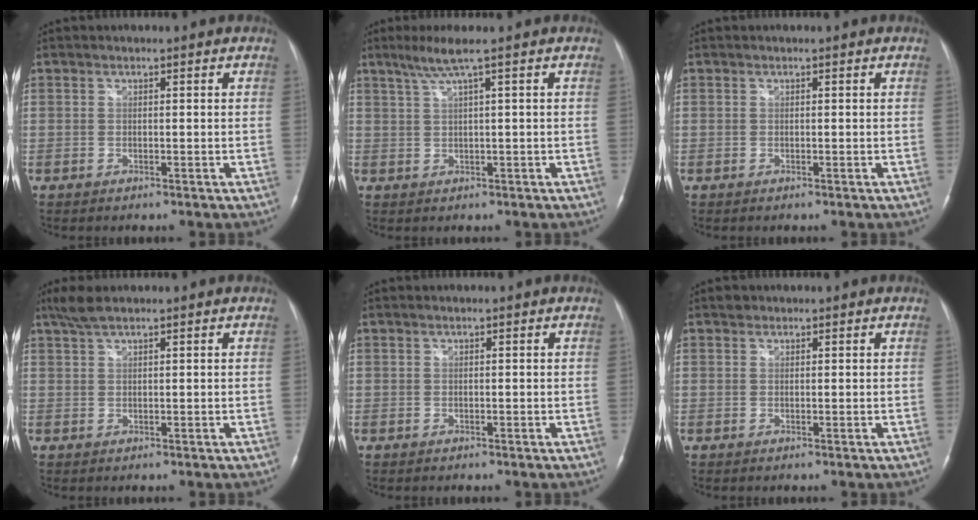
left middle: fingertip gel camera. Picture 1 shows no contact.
{"total": 3.8, "force": [2.0, -0.9, 3.0], "torque": [-0.071, 0.007, 0.045]}
{"total": 0.0}
{"total": 3.0, "force": [2.4, 0.2, 1.8], "torque": [-0.048, 0.010, 0.053]}
{"total": 0.0}
{"total": 0.8, "force": [0.8, 0.2, 0.1], "torque": [-0.007, 0.004, 0.016]}